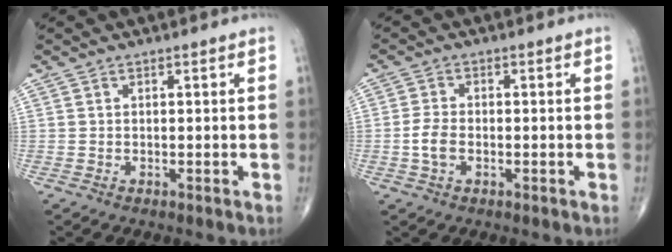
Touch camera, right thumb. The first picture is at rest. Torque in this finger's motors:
{"motor_torque": [-0.04, -0.23, 0.64, 0.17, 0.16]}